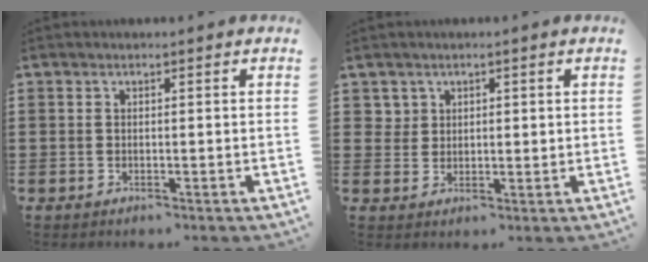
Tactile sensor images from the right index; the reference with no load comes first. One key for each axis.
{"total": 2.3, "fx": 1.3, "fy": 1.9, "fz": 0.4, "tx": -0.016, "ty": 0.011, "tz": 0.024}